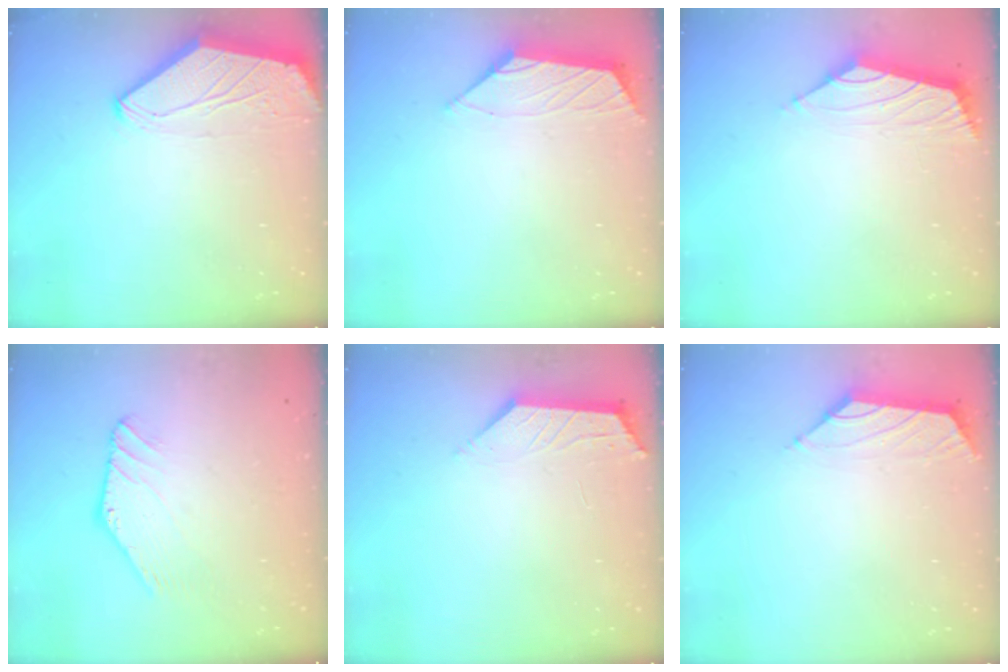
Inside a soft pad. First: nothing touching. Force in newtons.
{"total": 1.1, "press": 0.9, "slide": 0.5}
{"total": 2.5, "press": 2.4, "slide": 0.6}
{"total": 1.4, "press": 1.4, "slide": 0.0}
{"total": 1.9, "press": 1.9, "slide": 0.4}
{"total": 1.6, "press": 1.4, "slide": 0.6}